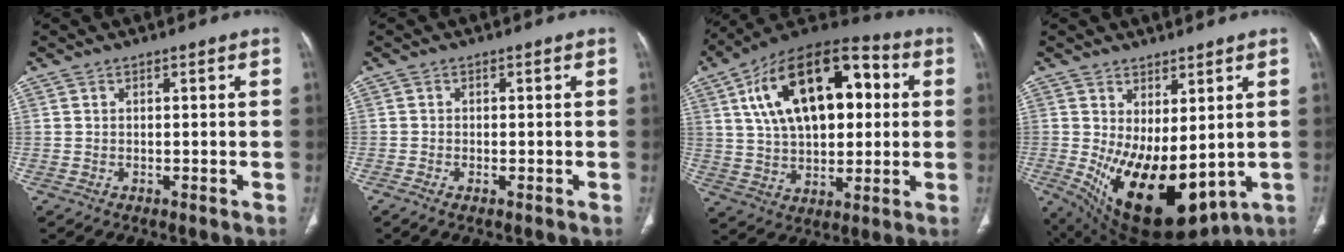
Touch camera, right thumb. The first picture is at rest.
{"total": 1.2, "force": [-0.7, 0.4, 1.0], "torque": [-0.024, -0.002, -0.015]}
{"total": 24.4, "force": [5.6, 13.5, 19.5], "torque": [-0.295, 0.017, 0.084]}
{"total": 17.4, "force": [-1.4, 8.6, 15.1], "torque": [-0.244, -0.027, 0.016]}